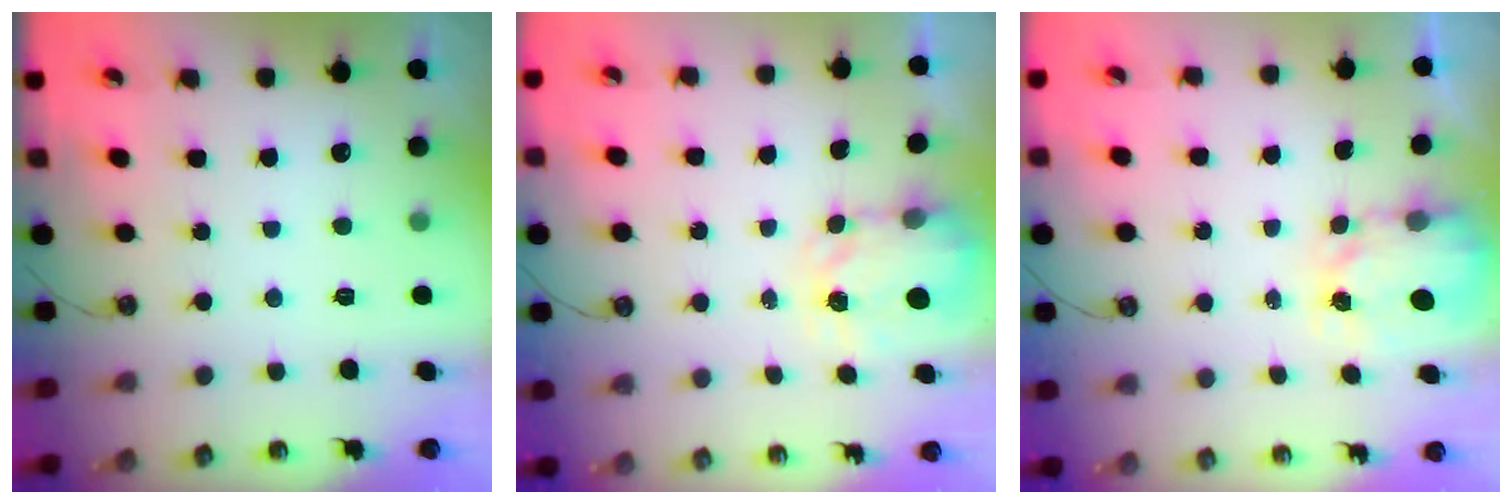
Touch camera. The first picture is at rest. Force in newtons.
{"total": 3.5, "press": 3.5, "slide": 0.6}
{"total": 4.2, "press": 4.2, "slide": 0.6}